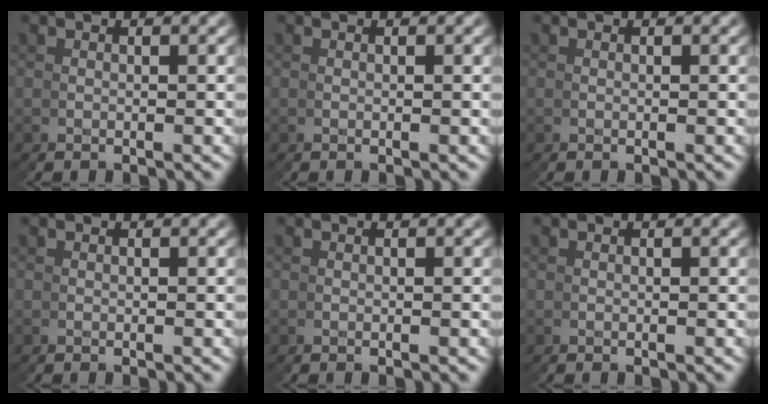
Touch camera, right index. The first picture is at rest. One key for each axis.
{"total": 0.0}
{"total": 0.0}
{"total": 0.0}
{"total": 0.0}
{"total": 0.0}